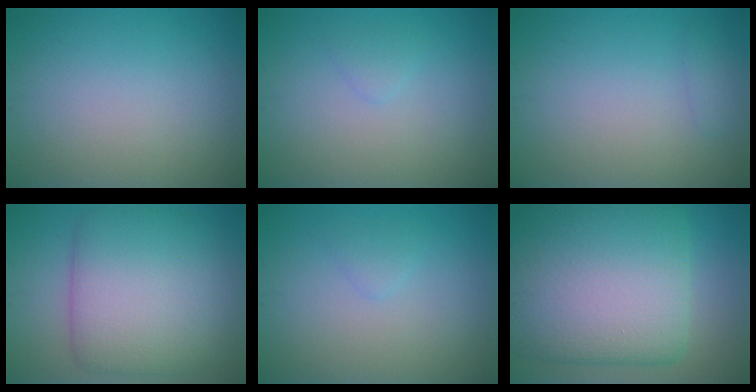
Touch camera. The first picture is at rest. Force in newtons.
{"total": 0.9, "press": 0.9, "slide": 0.1}
{"total": 0.8, "press": 0.8, "slide": 0.0}
{"total": 9.8, "press": 9.8, "slide": 0.3}
{"total": 0.9, "press": 0.9, "slide": 0.1}
{"total": 15.8, "press": 15.8, "slide": 0.3}